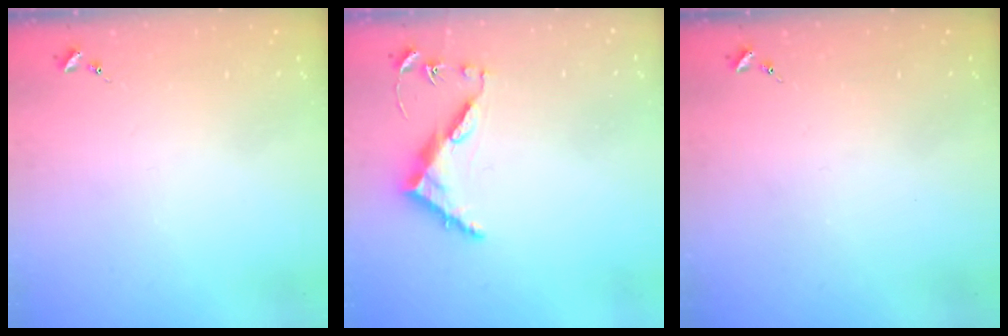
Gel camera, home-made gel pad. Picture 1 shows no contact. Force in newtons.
{"total": 8.2, "press": 8.1, "slide": 0.6}
{"total": 0.0}